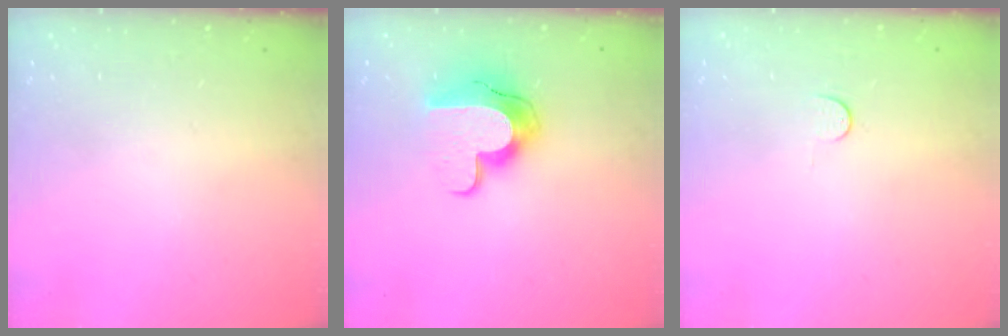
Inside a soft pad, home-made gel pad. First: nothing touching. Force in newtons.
{"total": 12.5, "press": 12.5, "slide": 0.7}
{"total": 2.8, "press": 2.8, "slide": 0.4}